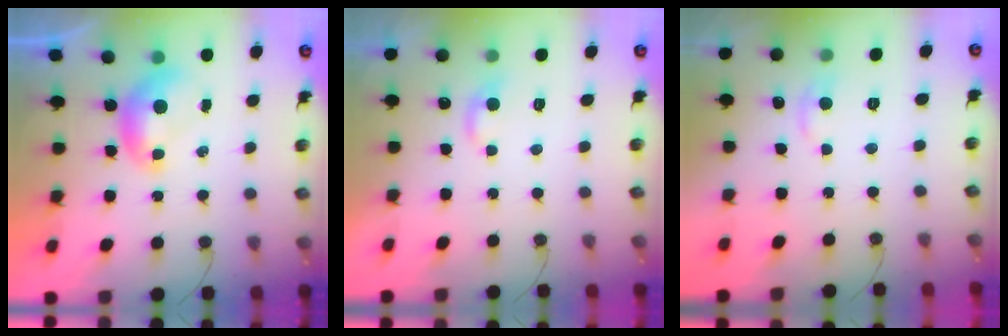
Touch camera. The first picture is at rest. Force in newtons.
{"total": 1.3, "press": 1.1, "slide": 0.7}
{"total": 0.7, "press": 0.4, "slide": 0.6}